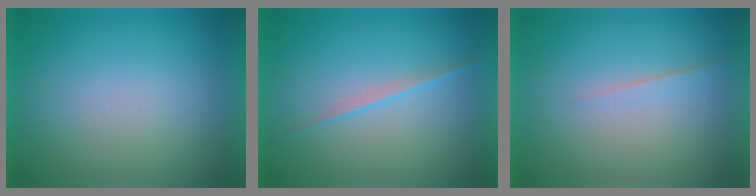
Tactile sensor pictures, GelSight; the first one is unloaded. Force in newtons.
{"total": 2.2}
{"total": 1.4}